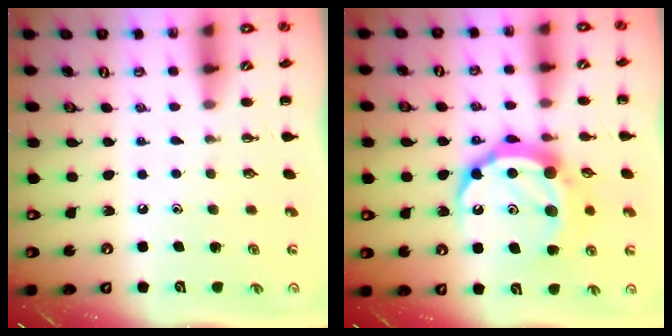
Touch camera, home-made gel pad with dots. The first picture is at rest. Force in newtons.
{"total": 15.8, "press": 15.8, "slide": 1.1}